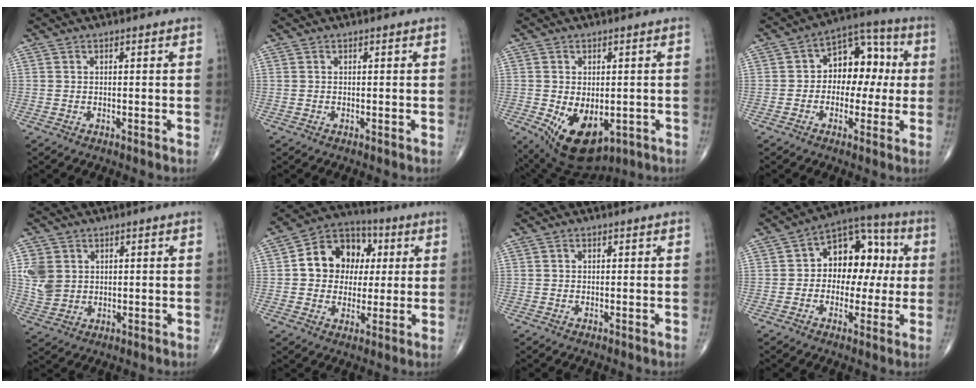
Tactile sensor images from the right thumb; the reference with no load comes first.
{"total": 0.0}
{"total": 11.7, "force": [-3.4, 6.9, 8.7], "torque": [-0.129, -0.010, -0.032]}
{"total": 11.5, "force": [0.4, 8.1, 8.1], "torque": [-0.072, 0.036, -0.007]}
{"total": 6.8, "force": [1.5, 5.7, 3.4], "torque": [-0.055, -0.005, 0.040]}
{"total": 13.3, "force": [2.2, 10.9, 7.4], "torque": [-0.072, 0.013, 0.028]}
{"total": 0.0}
{"total": 13.6, "force": [1.1, 9.5, 9.7], "torque": [-0.088, 0.033, 0.003]}